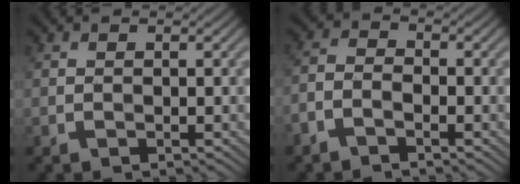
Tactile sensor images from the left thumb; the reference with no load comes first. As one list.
[{"total": 2.8, "force": [-2.2, 0.9, 1.3], "torque": [-0.029, -0.001, -0.056]}]